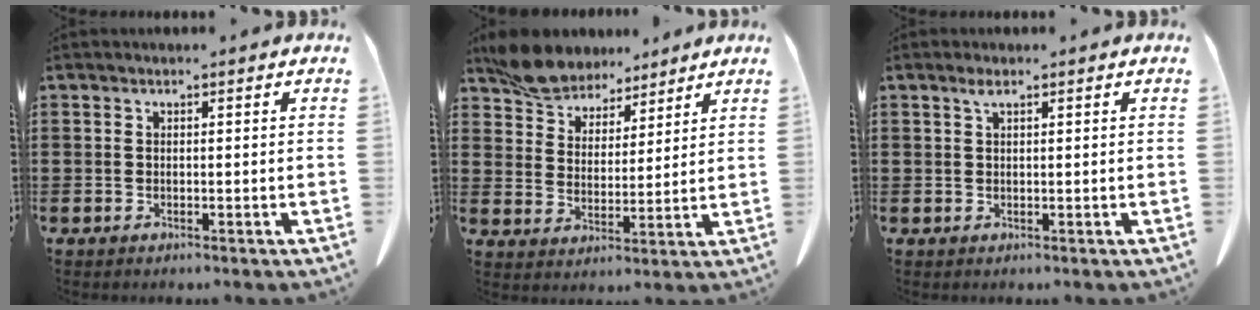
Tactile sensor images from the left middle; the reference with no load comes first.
{"total": 7.0, "force": [6.4, 2.5, 1.2], "torque": [-0.054, -0.020, 0.123]}
{"total": 1.4, "force": [0.7, 0.3, 1.1], "torque": [-0.025, 0.001, 0.013]}